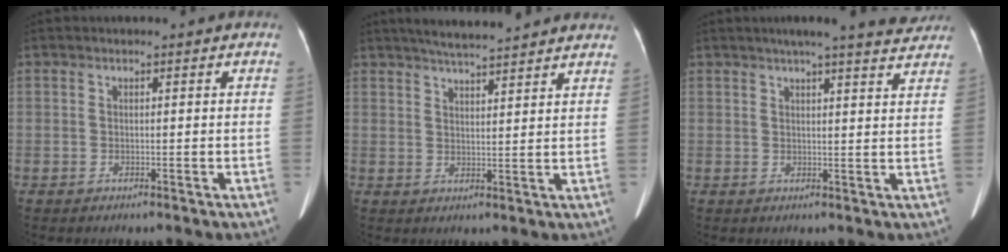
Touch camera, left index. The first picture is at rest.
{"total": 10.7, "force": [9.5, 0.7, 4.7], "torque": [-0.074, 0.023, 0.124]}
{"total": 11.2, "force": [9.8, 0.9, 5.4], "torque": [-0.069, 0.005, 0.105]}